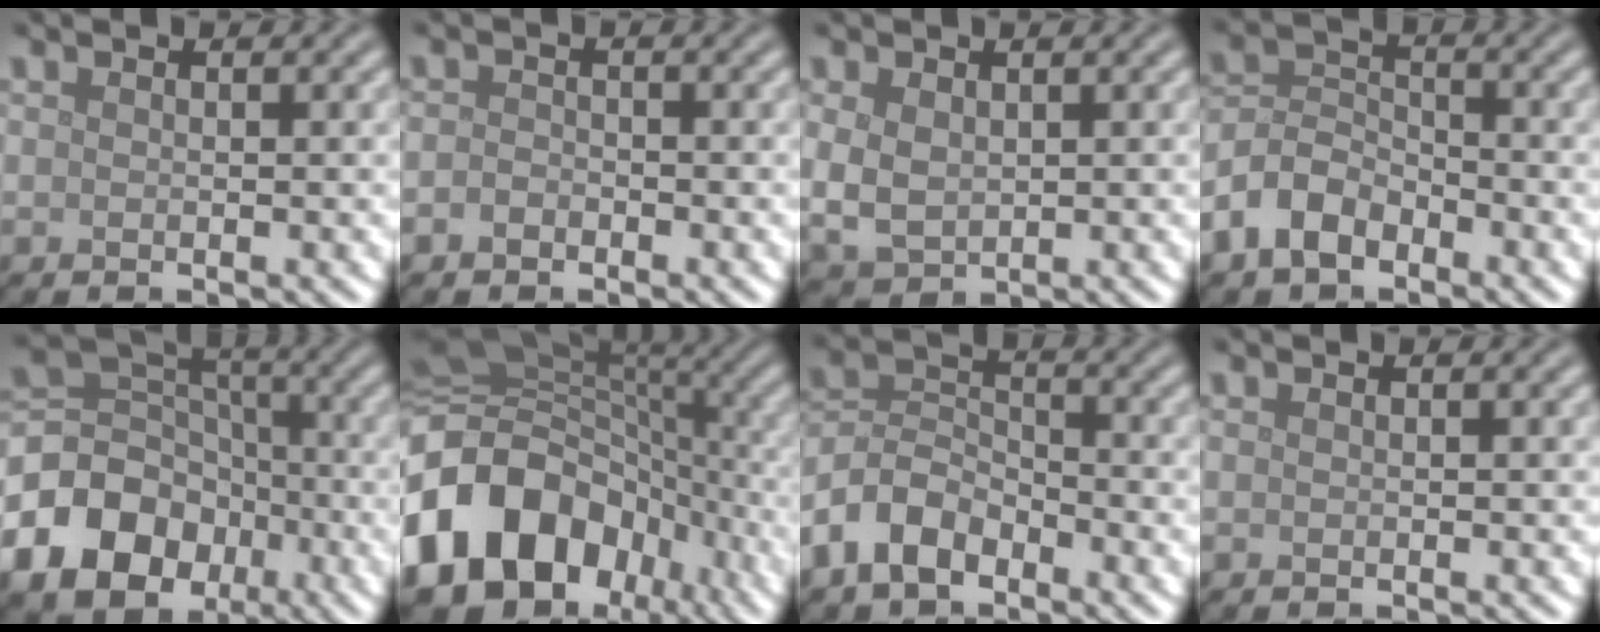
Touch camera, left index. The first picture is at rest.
{"total": 1.2, "force": [-0.7, 0.8, 0.4], "torque": [-0.007, 0.001, -0.016]}
{"total": 3.1, "force": [0.3, 2.3, 2.1], "torque": [-0.051, -0.004, 0.012]}
{"total": 4.7, "force": [-2.9, 2.9, 2.3], "torque": [-0.049, 0.003, -0.068]}
{"total": 12.6, "force": [-5.7, 10.2, 4.9], "torque": [-0.126, -0.015, -0.117]}
{"total": 17.5, "force": [-6.0, 13.6, 9.3], "torque": [-0.217, -0.012, -0.115]}
{"total": 5.4, "force": [-3.3, 3.3, 2.8], "torque": [-0.059, 0.003, -0.075]}
{"total": 0.0}